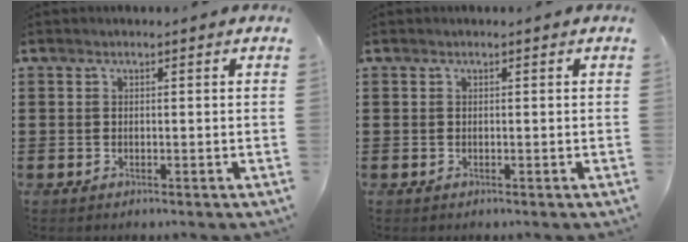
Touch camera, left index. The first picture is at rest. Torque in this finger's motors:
{"motor_torque": [0.00, 0.00, 0.00, 0.00]}